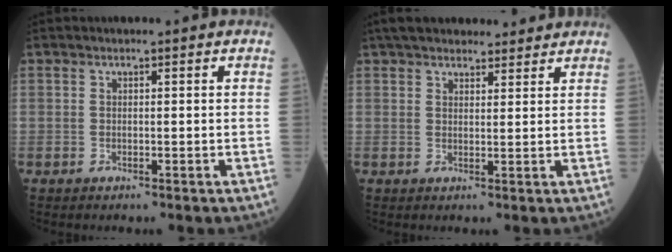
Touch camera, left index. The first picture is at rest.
{"total": 11.6, "force": [10.2, 3.5, 4.4], "torque": [-0.052, 0.036, 0.148]}